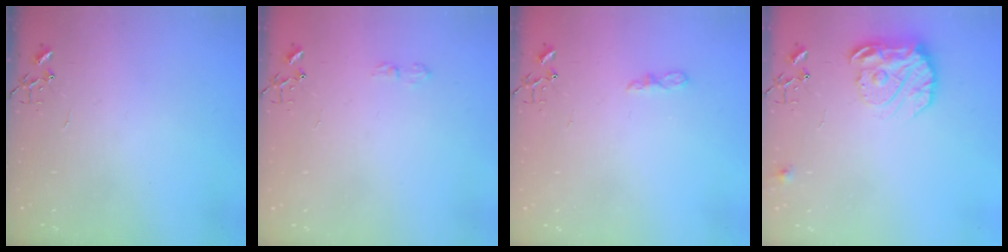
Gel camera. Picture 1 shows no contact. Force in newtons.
{"total": 6.4, "press": 6.4, "slide": 0.9}
{"total": 5.0, "press": 5.0, "slide": 0.5}
{"total": 16.2, "press": 16.1, "slide": 1.4}